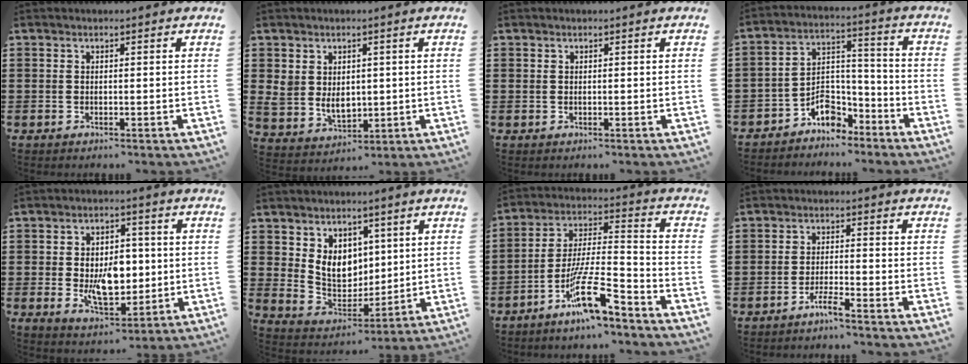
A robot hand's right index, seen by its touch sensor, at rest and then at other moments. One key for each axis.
{"total": 5.0, "fx": 0.8, "fy": 4.2, "fz": 2.7, "tx": -0.063, "ty": 0.012, "tz": 0.018}
{"total": 0.0}
{"total": 6.3, "fx": -4.9, "fy": 3.1, "fz": 2.2, "tx": -0.039, "ty": 0.012, "tz": -0.096}
{"total": 8.1, "fx": -0.1, "fy": 5.2, "fz": 6.2, "tx": -0.101, "ty": 0.006, "tz": -0.006}
{"total": 7.3, "fx": 2.7, "fy": 5.9, "fz": 3.5, "tx": -0.073, "ty": 0.004, "tz": 0.051}
{"total": 12.4, "fx": -8.5, "fy": 2.0, "fz": 8.7, "tx": -0.164, "ty": 0.014, "tz": -0.161}
{"total": 2.9, "fx": -2.4, "fy": -0.1, "fz": 1.5, "tx": -0.034, "ty": 0.002, "tz": -0.047}